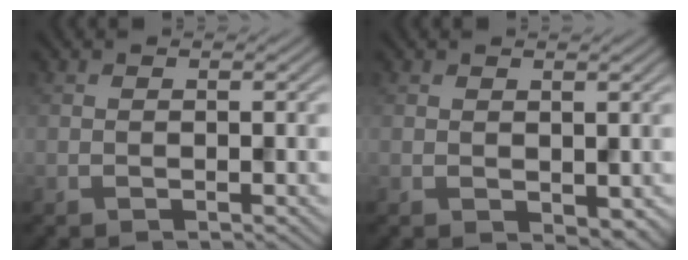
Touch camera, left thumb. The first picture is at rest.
{"total": 1.7, "force": [0.3, 1.1, 1.2], "torque": [-0.026, -0.007, 0.012]}